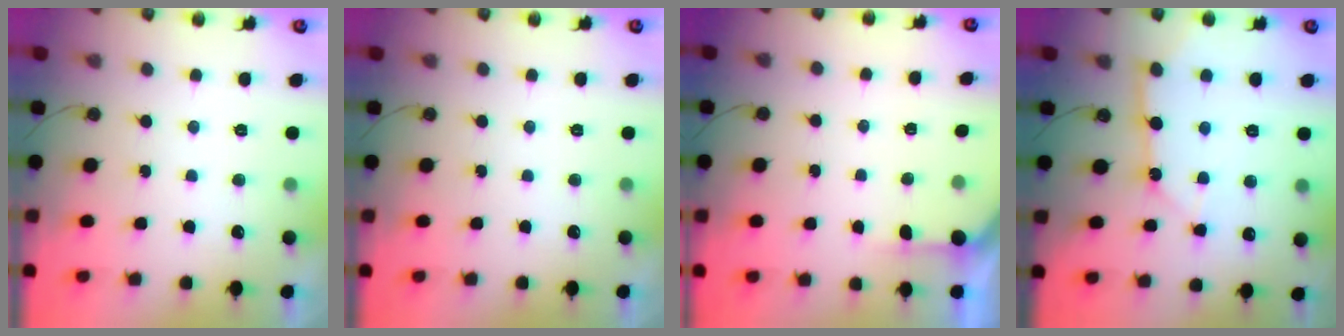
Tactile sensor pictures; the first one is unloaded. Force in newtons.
{"total": 0.0}
{"total": 2.9, "press": 2.9, "slide": 0.2}
{"total": 11.0, "press": 10.9, "slide": 1.0}